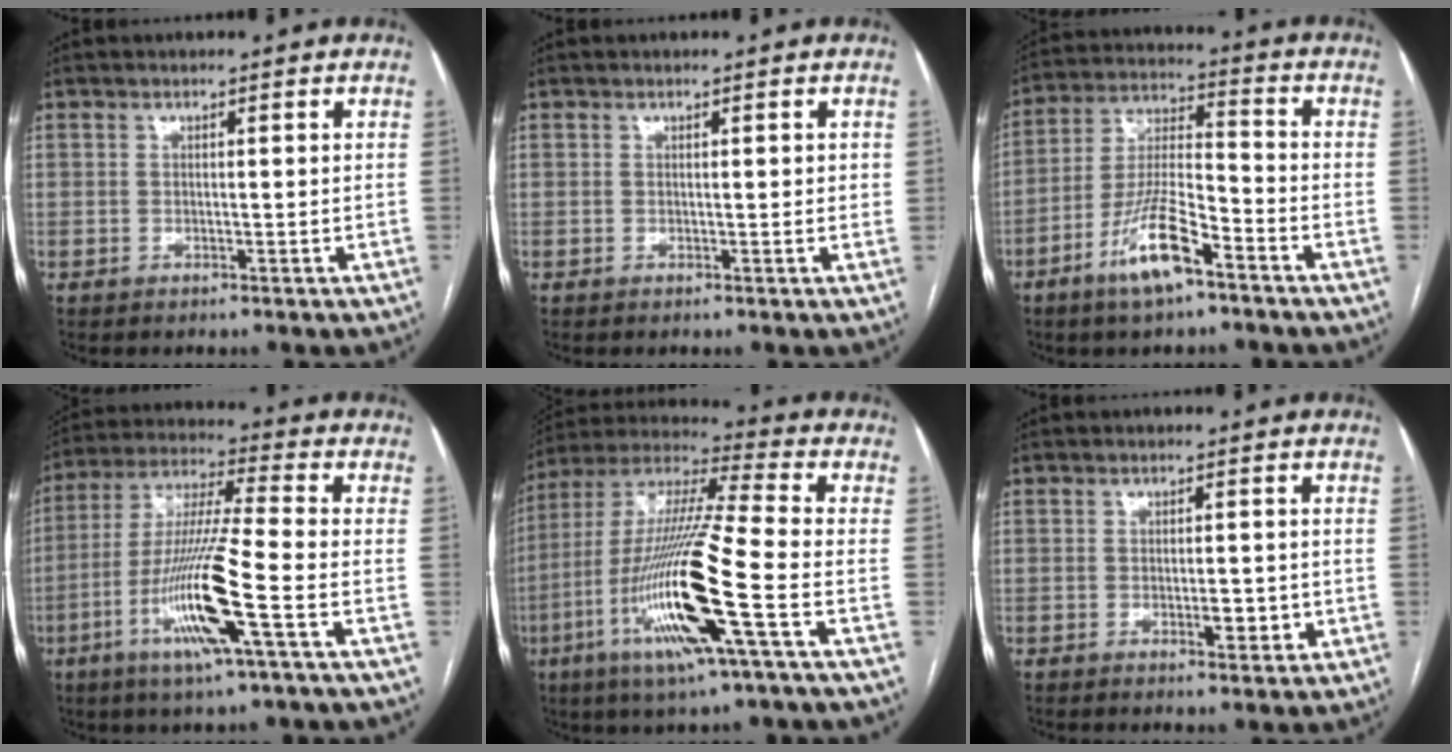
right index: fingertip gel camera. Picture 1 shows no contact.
{"total": 1.2, "force": [0.3, 0.4, 1.1], "torque": [-0.011, 0.001, 0.003]}
{"total": 11.3, "force": [-6.6, 2.2, 8.9], "torque": [-0.180, -0.007, -0.125]}
{"total": 14.7, "force": [-5.4, -0.3, 13.7], "torque": [-0.277, -0.015, -0.106]}
{"total": 19.8, "force": [-6.5, 0.2, 18.8], "torque": [-0.396, -0.023, -0.129]}
{"total": 3.1, "force": [-0.9, 1.0, 2.8], "torque": [-0.043, 0.000, -0.009]}